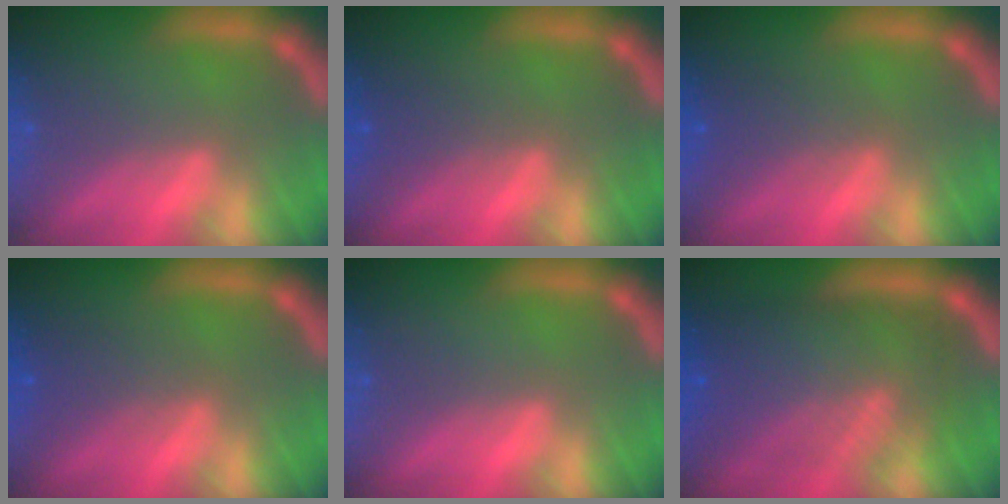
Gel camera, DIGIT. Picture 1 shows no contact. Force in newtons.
{"total": 2.0}
{"total": 2.5}
{"total": 2.5}
{"total": 0.0}
{"total": 10.1}